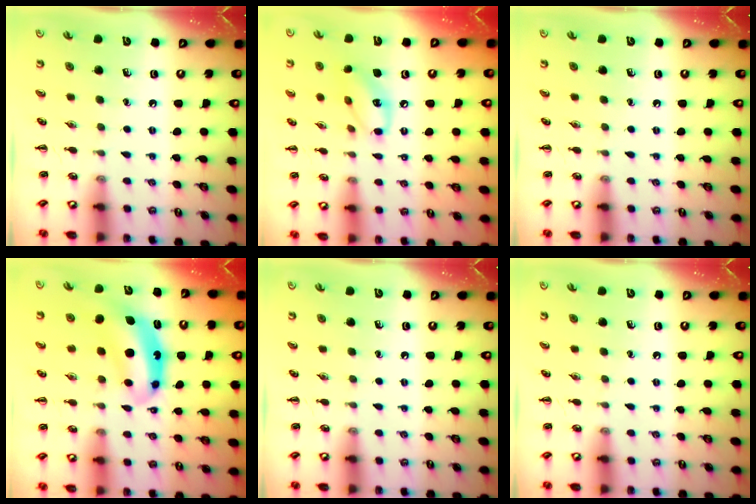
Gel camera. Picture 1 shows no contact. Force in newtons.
{"total": 11.1, "press": 11.0, "slide": 1.2}
{"total": 0.0}
{"total": 7.9, "press": 7.6, "slide": 1.8}
{"total": 0.0}
{"total": 0.0}